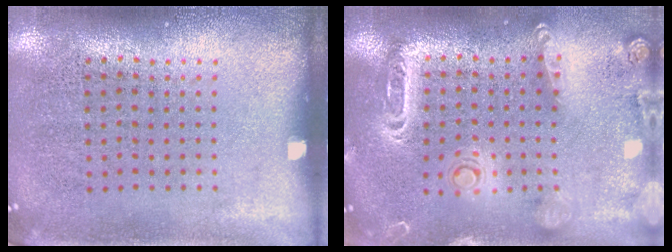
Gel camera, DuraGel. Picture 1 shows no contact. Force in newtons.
{"total": 2.1, "press": 1.9, "slide": 0.9}